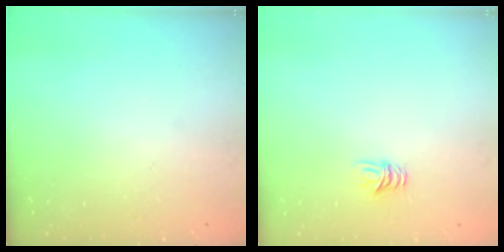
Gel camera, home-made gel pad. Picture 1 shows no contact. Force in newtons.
{"total": 5.1, "press": 5.0, "slide": 0.4}